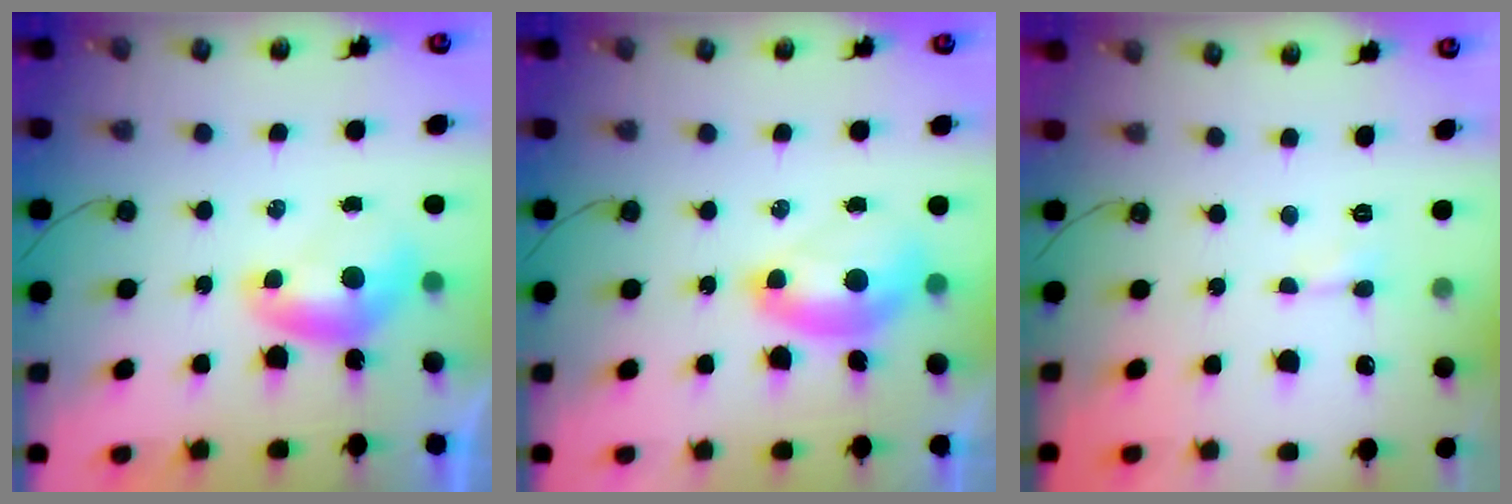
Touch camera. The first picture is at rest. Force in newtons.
{"total": 2.6, "press": 2.6, "slide": 0.6}
{"total": 0.8, "press": 0.8, "slide": 0.3}